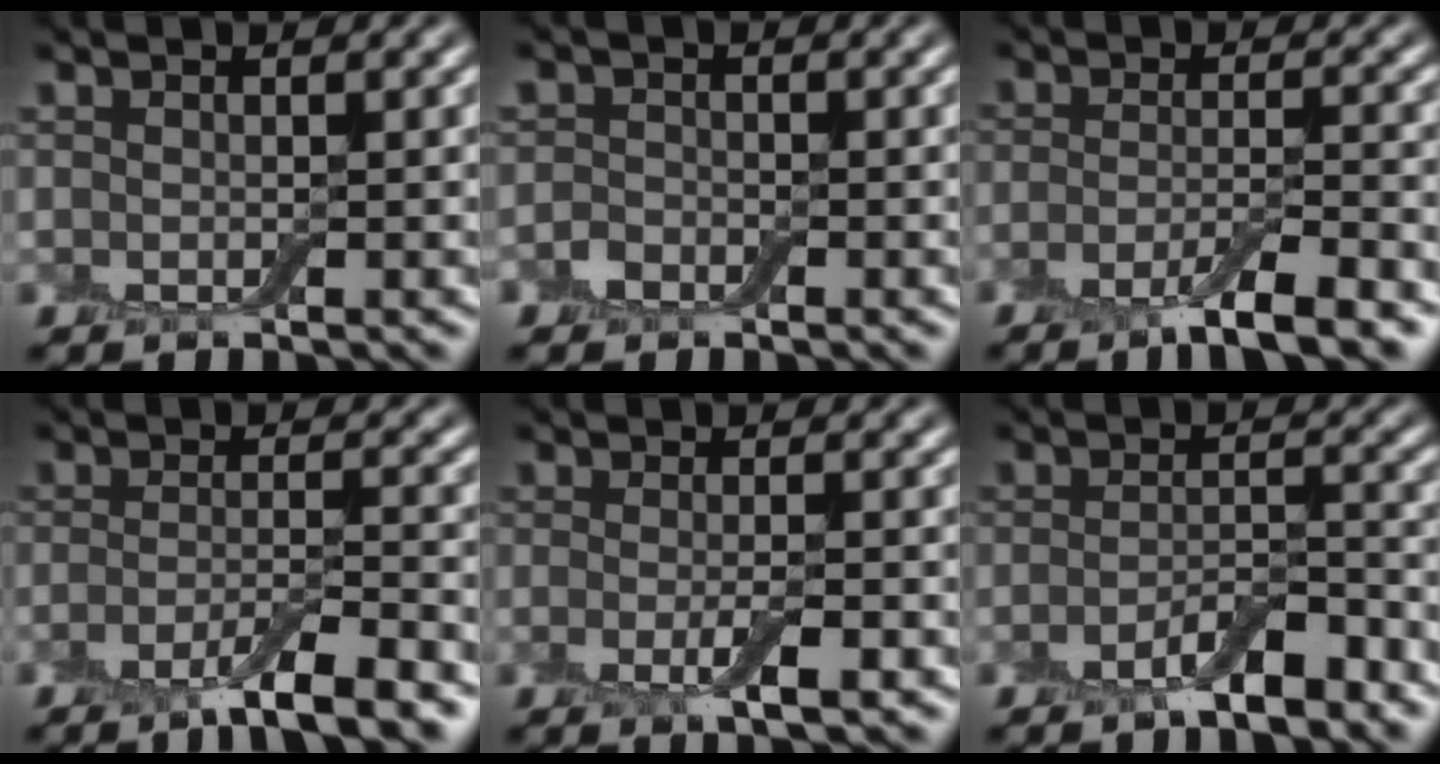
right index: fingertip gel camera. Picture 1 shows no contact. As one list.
[{"total": 1.4, "force": [-0.8, 1.1, 0.5], "torque": [-0.005, 0.003, -0.022]}, {"total": 5.3, "force": [-3.2, 1.0, 4.1], "torque": [-0.065, -0.002, -0.062]}, {"total": 5.6, "force": [-3.5, 1.1, 4.2], "torque": [-0.066, 0.000, -0.067]}, {"total": 2.9, "force": [-1.1, 0.7, 2.6], "torque": [-0.051, -0.007, -0.023]}, {"total": 4.3, "force": [-2.9, 1.2, 3.0], "torque": [-0.053, 0.003, -0.054]}]